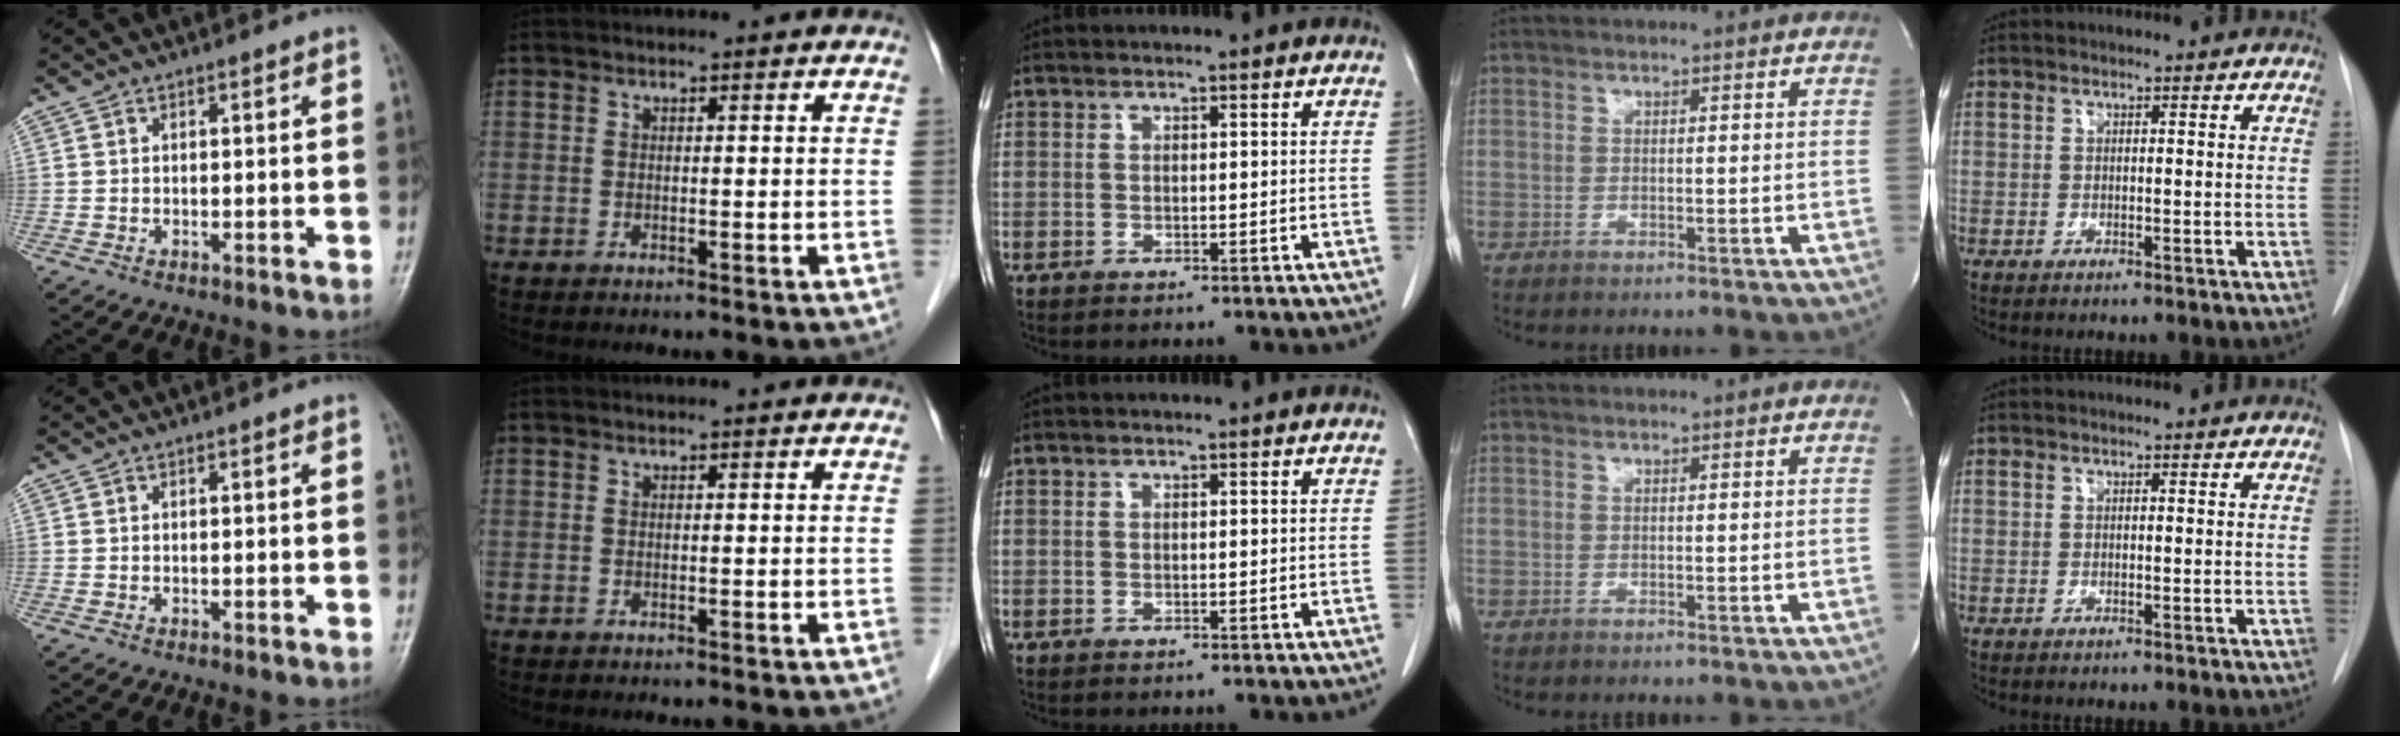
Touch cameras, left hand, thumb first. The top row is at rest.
{}